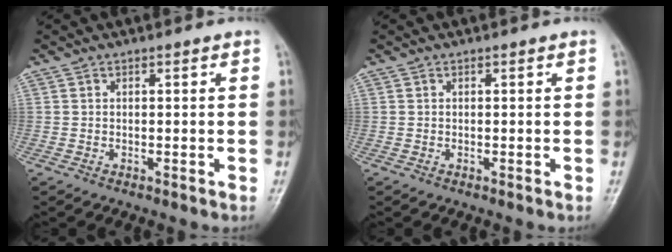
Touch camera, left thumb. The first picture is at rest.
{"total": 0.0}